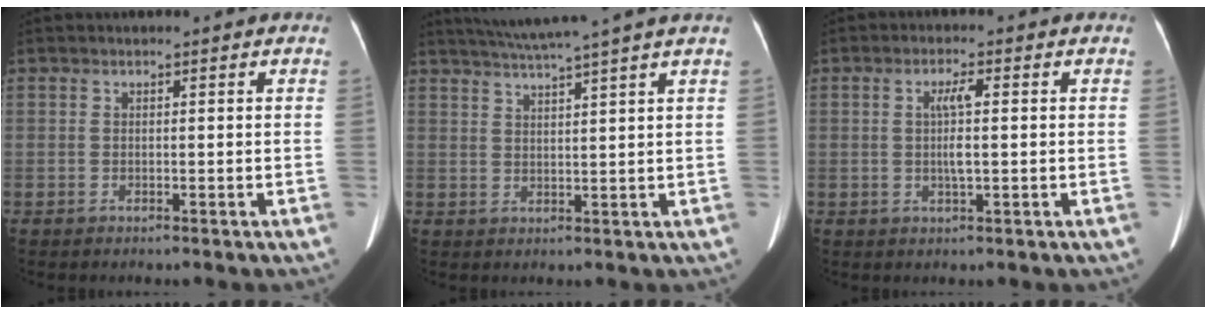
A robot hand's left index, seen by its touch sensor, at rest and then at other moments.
{"total": 9.4, "force": [7.9, -2.2, 4.6], "torque": [-0.074, 0.010, 0.111]}
{"total": 3.8, "force": [0.2, 0.2, 3.8], "torque": [-0.077, 0.001, 0.005]}